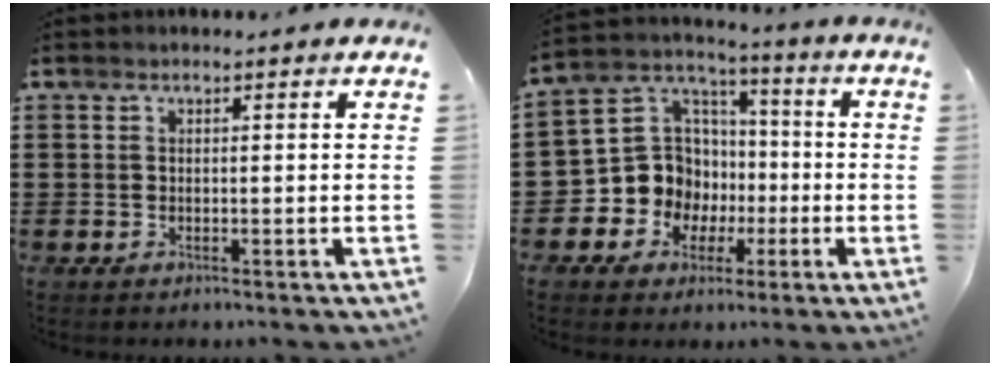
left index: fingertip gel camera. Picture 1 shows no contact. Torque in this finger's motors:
{"motor_torque": [1.53, 0.60, 0.39, 0.05]}